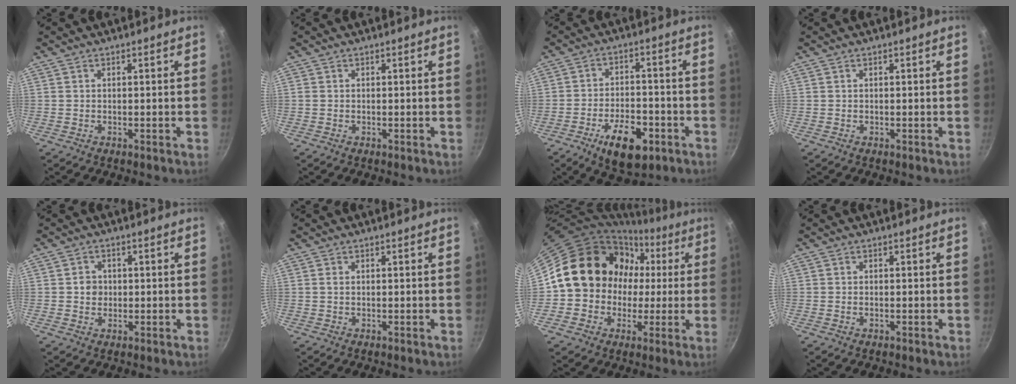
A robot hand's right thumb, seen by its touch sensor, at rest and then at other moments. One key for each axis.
{"total": 0.6, "fx": 0.0, "fy": 0.5, "fz": 0.2, "tx": -0.006, "ty": 0.001, "tz": 0.000}
{"total": 11.7, "fx": -5.5, "fy": 5.8, "fz": 8.5, "tx": -0.116, "ty": 0.024, "tz": -0.081}
{"total": 0.0}
{"total": 2.8, "fx": 0.0, "fy": 2.6, "fz": 1.1, "tx": -0.004, "ty": 0.006, "tz": -0.002}
{"total": 0.8, "fx": 0.1, "fy": 0.6, "fz": 0.6, "tx": -0.011, "ty": 0.003, "tz": 0.002}
{"total": 16.0, "fx": 0.7, "fy": 14.3, "fz": 7.1, "tx": -0.074, "ty": 0.040, "tz": 0.010}
{"total": 0.5, "fx": -0.2, "fy": 0.3, "fz": 0.4, "tx": -0.008, "ty": 0.002, "tz": -0.004}